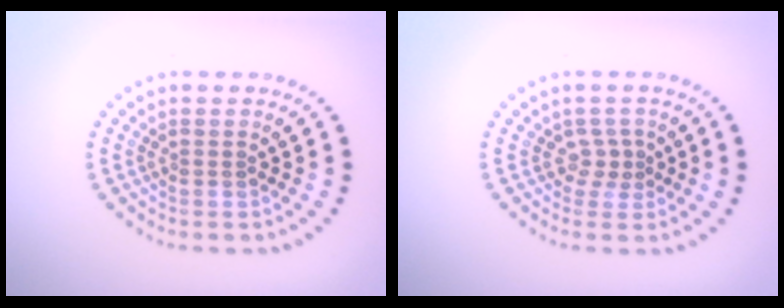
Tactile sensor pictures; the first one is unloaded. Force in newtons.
{"total": 1.6, "press": 1.0, "slide": 1.2}